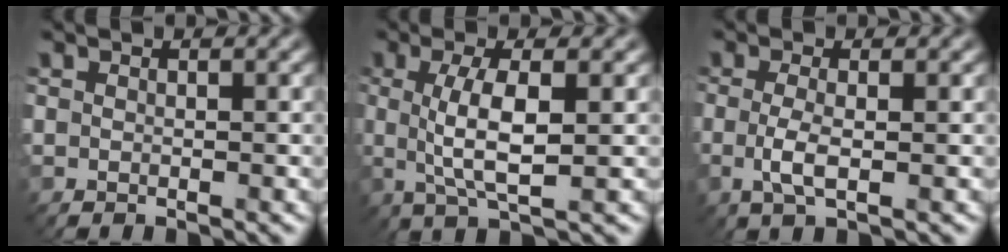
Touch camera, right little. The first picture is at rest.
{"total": 4.8, "force": [0.4, 1.1, 4.7], "torque": [-0.098, 0.002, 0.010]}
{"total": 2.5, "force": [-0.4, 0.7, 2.4], "torque": [-0.054, -0.004, -0.010]}